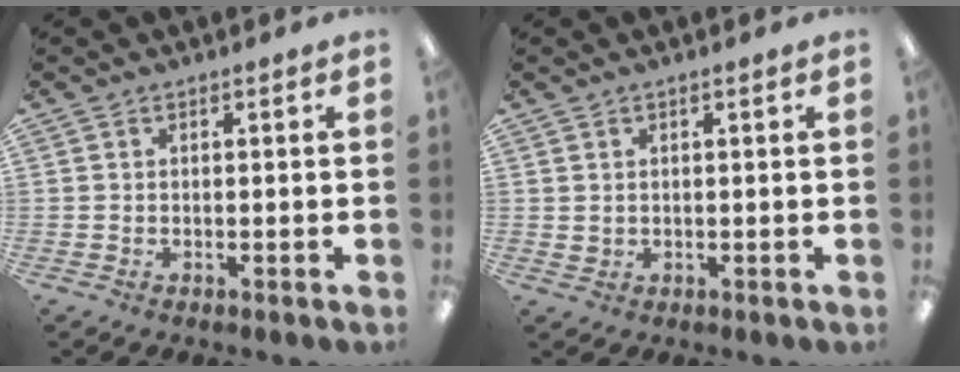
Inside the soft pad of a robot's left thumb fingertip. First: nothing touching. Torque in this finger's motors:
{"motor_torque": [-0.21, 0.11, -0.04, 0.28, 0.02]}